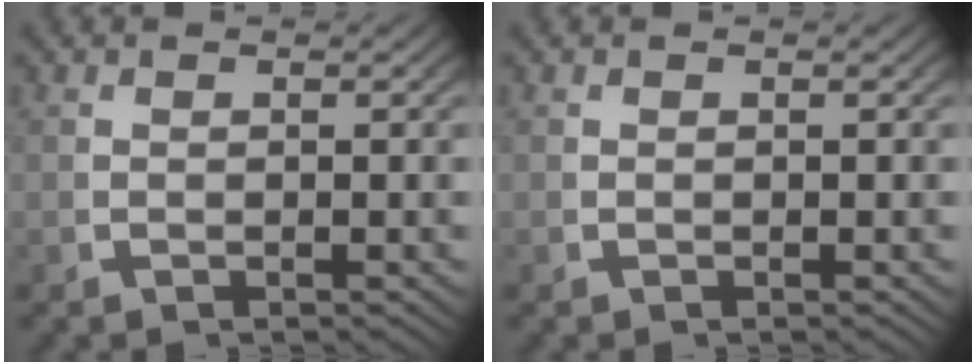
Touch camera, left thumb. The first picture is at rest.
{"total": 0.0}